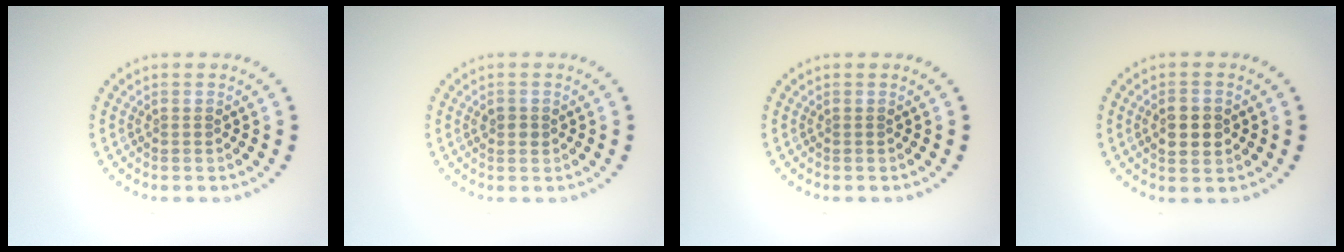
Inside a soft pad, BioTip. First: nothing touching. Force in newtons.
{"total": 1.0, "press": 1.0, "slide": 0.1}
{"total": 0.0}
{"total": 2.9, "press": 2.9, "slide": 0.2}